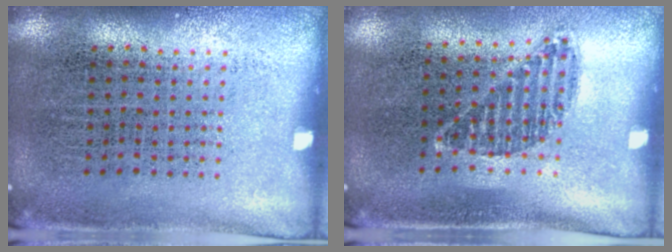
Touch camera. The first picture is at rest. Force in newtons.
{"total": 1.0, "press": 0.9, "slide": 0.5}